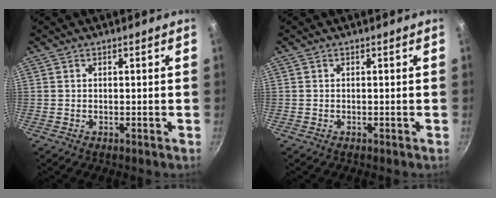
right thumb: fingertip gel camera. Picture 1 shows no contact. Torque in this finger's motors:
{"motor_torque": [-0.20, -0.21, -0.25, 0.12, 0.00]}